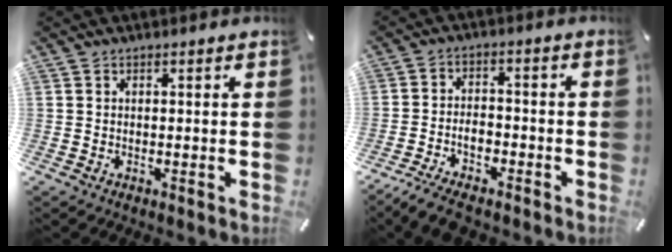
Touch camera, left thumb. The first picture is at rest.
{"total": 6.6, "force": [-4.7, 3.2, 3.3], "torque": [-0.067, 0.020, -0.090]}